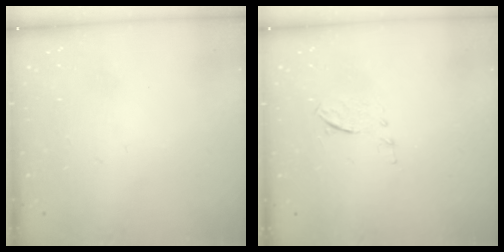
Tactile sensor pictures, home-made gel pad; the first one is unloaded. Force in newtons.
{"total": 6.2, "press": 6.1, "slide": 1.0}